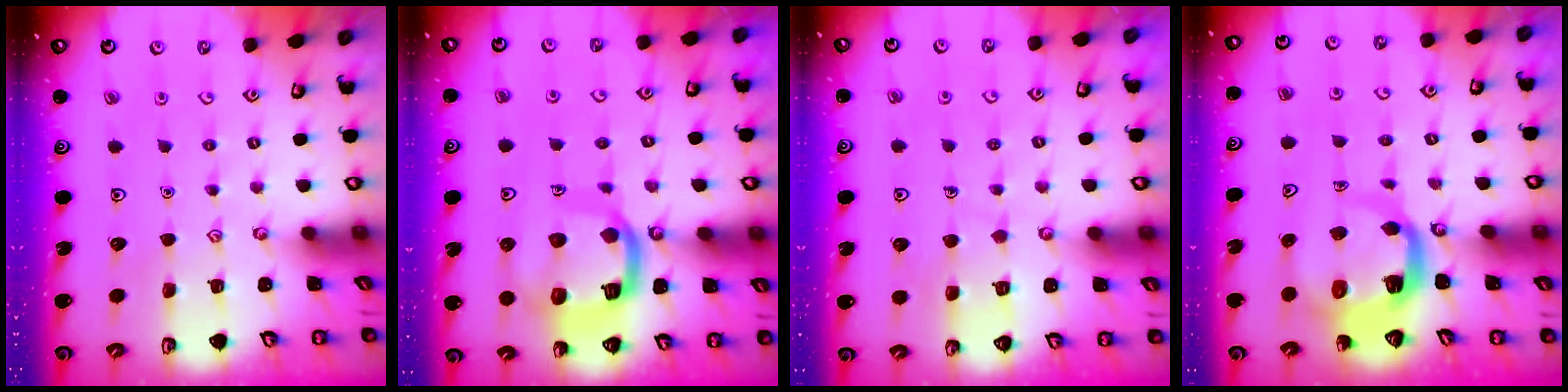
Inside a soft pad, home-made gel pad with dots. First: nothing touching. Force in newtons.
{"total": 14.5, "press": 14.4, "slide": 1.5}
{"total": 6.5, "press": 6.5, "slide": 0.4}
{"total": 5.7, "press": 5.7, "slide": 0.8}